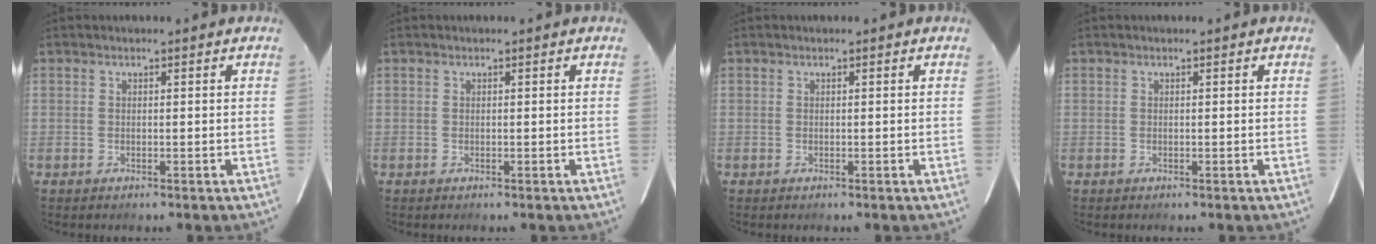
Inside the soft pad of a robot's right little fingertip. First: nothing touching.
{"total": 0.0}
{"total": 0.0}
{"total": 0.0}